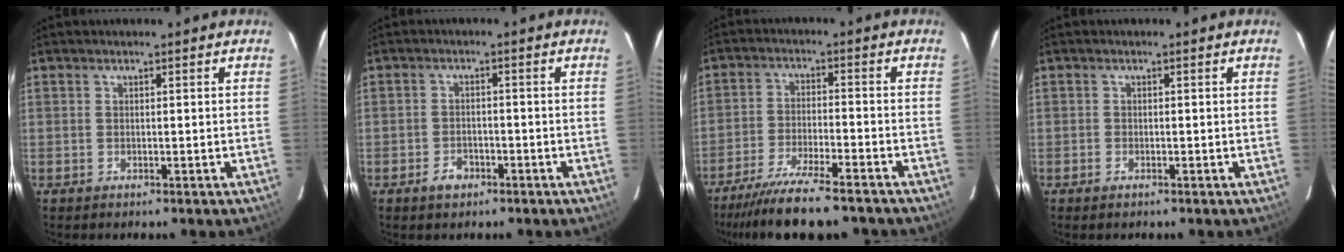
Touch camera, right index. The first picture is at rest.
{"total": 3.4, "force": [-2.2, 2.1, 1.5], "torque": [-0.033, 0.004, -0.034]}
{"total": 14.3, "force": [-12.2, 2.0, 7.2], "torque": [-0.158, -0.027, -0.202]}
{"total": 0.9, "force": [-0.7, 0.4, 0.4], "torque": [-0.009, -0.002, -0.015]}